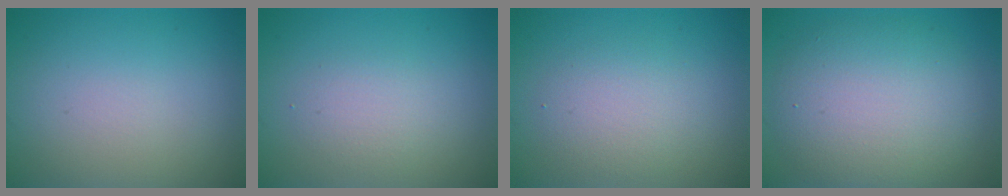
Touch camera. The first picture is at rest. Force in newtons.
{"total": 1.8, "press": 1.8, "slide": 0.1}
{"total": 2.9, "press": 2.9, "slide": 0.1}
{"total": 7.8, "press": 7.8, "slide": 0.4}